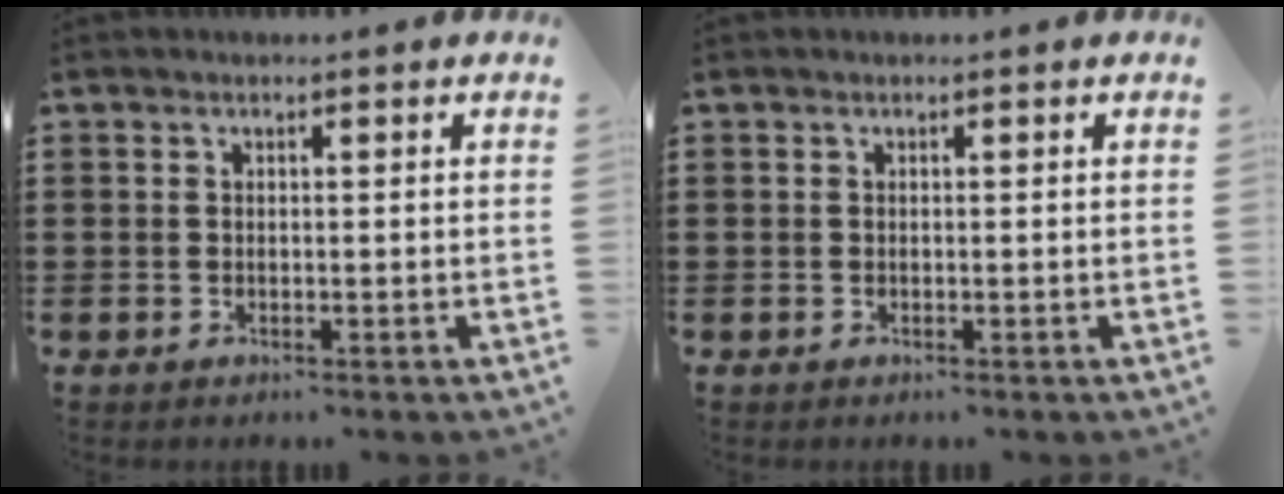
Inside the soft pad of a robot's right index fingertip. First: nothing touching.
{"total": 0.0}